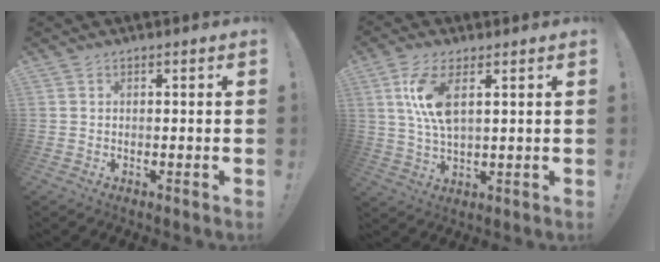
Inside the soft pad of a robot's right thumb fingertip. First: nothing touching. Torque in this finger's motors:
{"motor_torque": [0.12, 0.31, 0.55, 0.56, 0.08]}